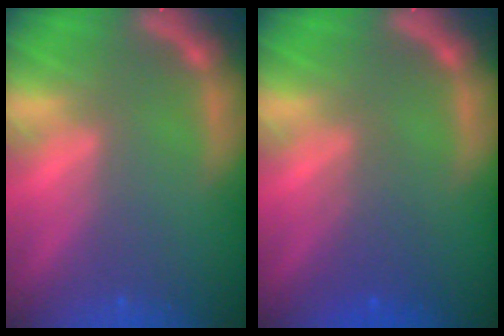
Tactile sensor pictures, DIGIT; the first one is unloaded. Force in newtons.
{"total": 2.5}